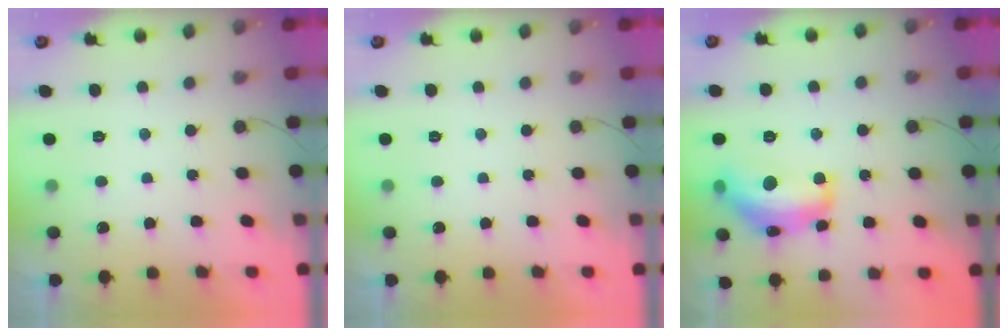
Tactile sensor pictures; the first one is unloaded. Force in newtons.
{"total": 0.0}
{"total": 16.7, "press": 16.6, "slide": 1.1}